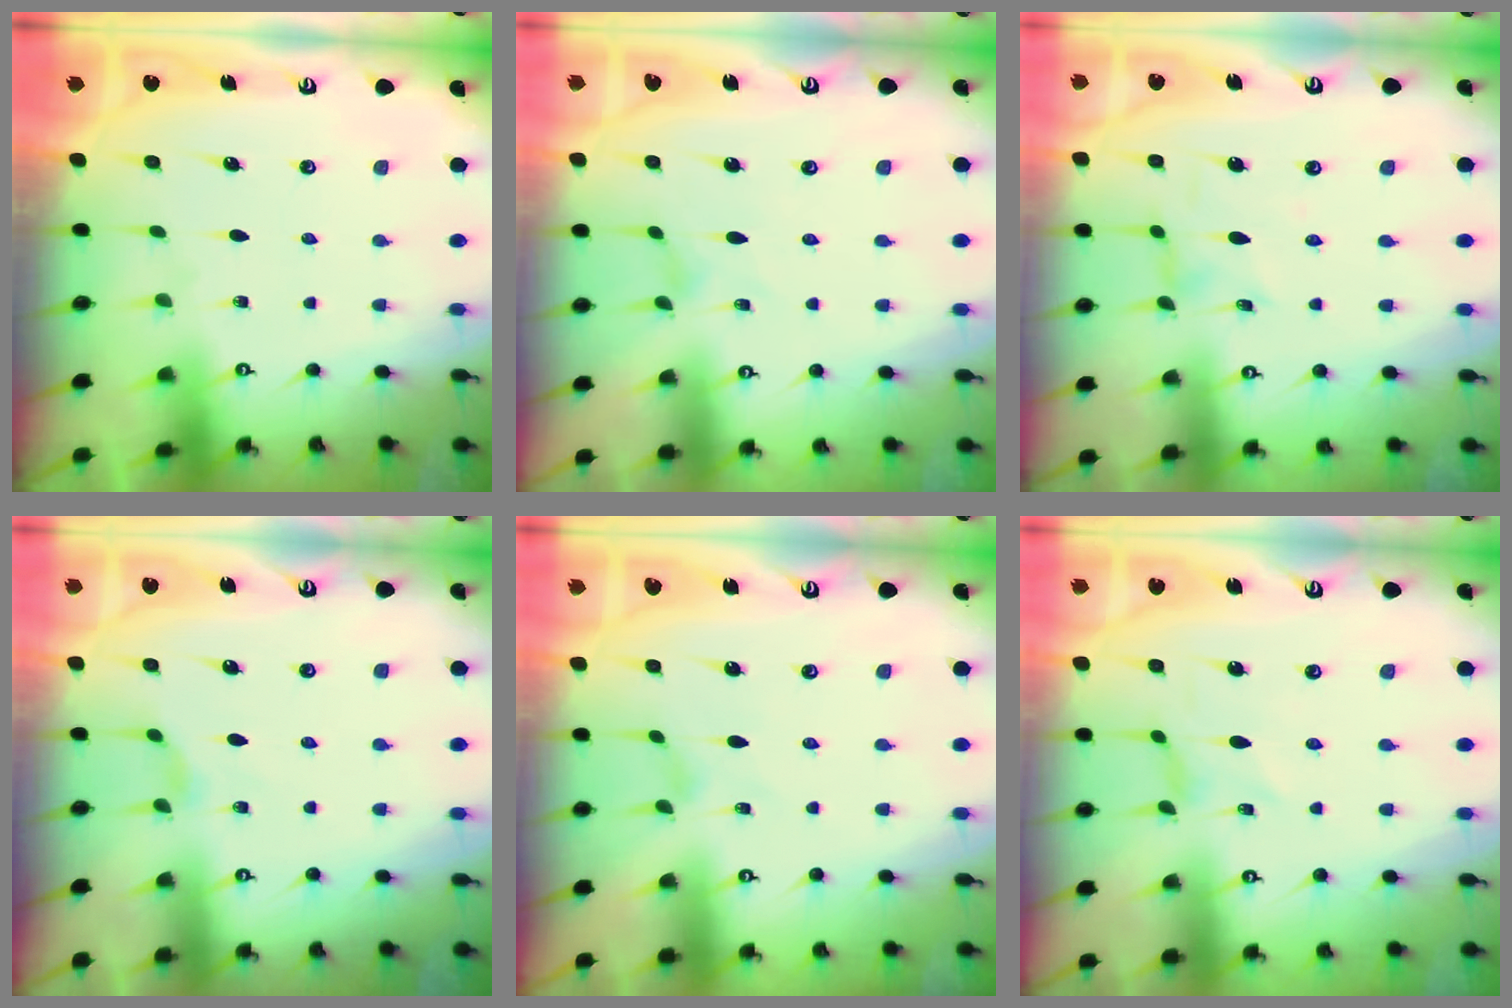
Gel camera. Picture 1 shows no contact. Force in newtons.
{"total": 0.0}
{"total": 3.0, "press": 2.9, "slide": 0.3}
{"total": 2.9, "press": 2.9, "slide": 0.5}
{"total": 0.0}
{"total": 0.0}